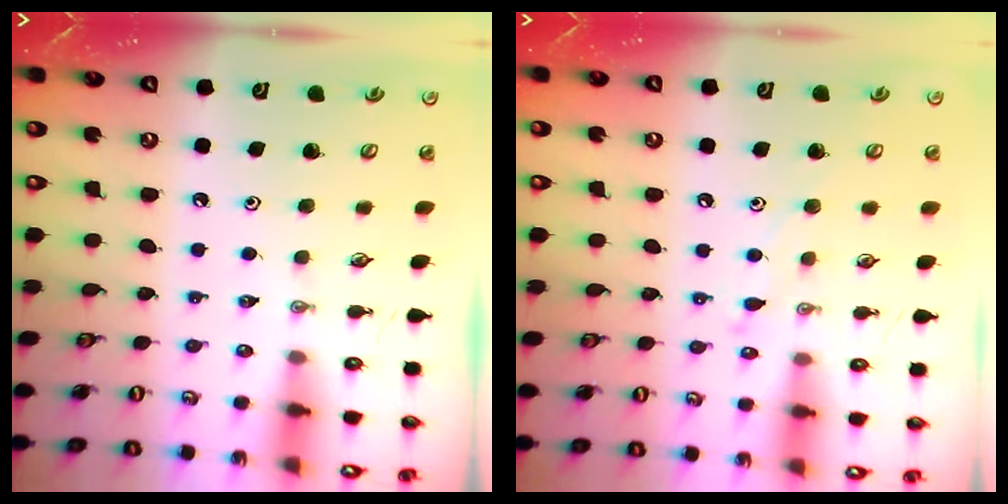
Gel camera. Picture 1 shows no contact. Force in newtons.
{"total": 7.0, "press": 6.9, "slide": 0.5}